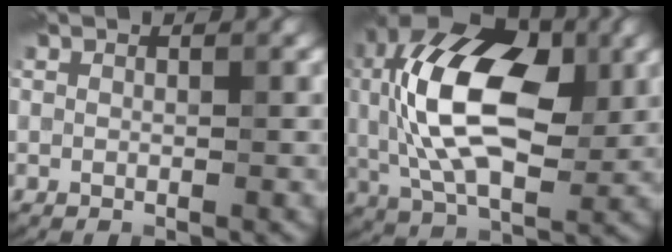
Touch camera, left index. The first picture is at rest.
{"total": 12.9, "force": [1.8, 7.2, 10.5], "torque": [-0.197, 0.016, 0.023]}